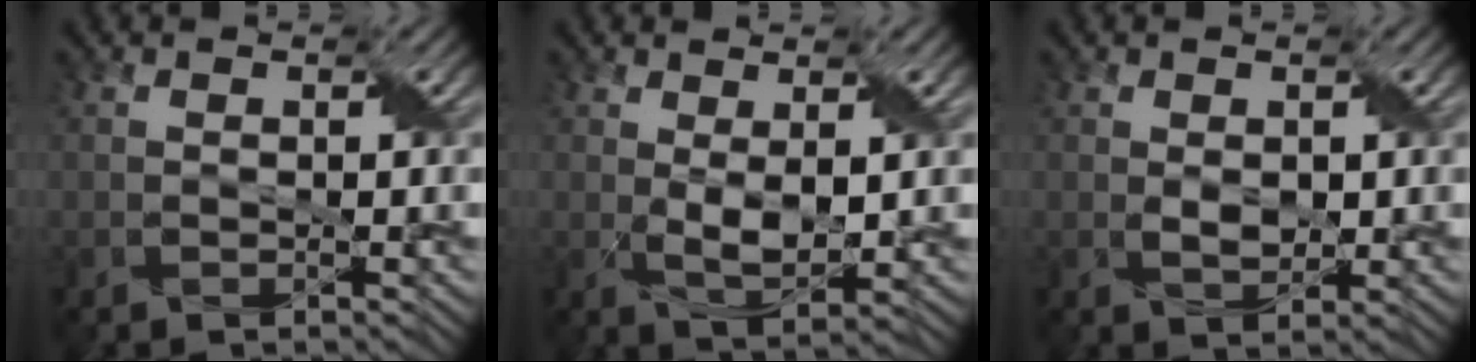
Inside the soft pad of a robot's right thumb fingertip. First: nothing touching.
{"total": 3.9, "force": [0.6, 1.8, 3.4], "torque": [-0.077, -0.005, 0.017]}
{"total": 2.1, "force": [0.2, 1.4, 1.6], "torque": [-0.036, -0.004, 0.009]}